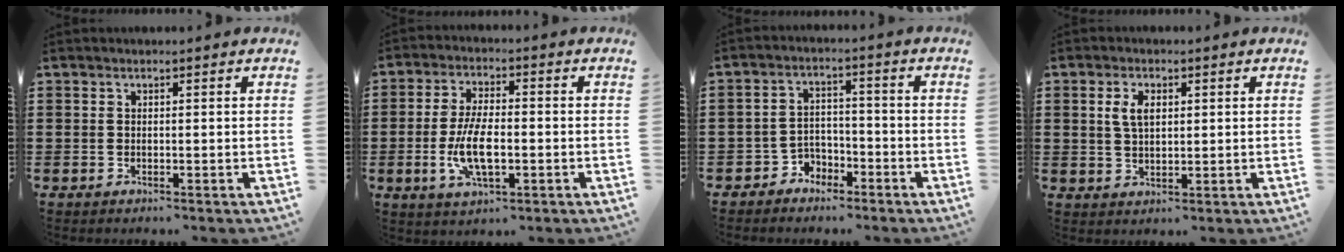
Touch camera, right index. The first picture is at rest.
{"total": 7.8, "force": [-1.7, 3.1, 6.9], "torque": [-0.151, -0.007, -0.036]}
{"total": 3.5, "force": [-2.8, 2.0, 0.2], "torque": [-0.015, 0.009, -0.060]}
{"total": 3.7, "force": [1.0, 2.0, 2.9], "torque": [-0.063, 0.011, 0.016]}